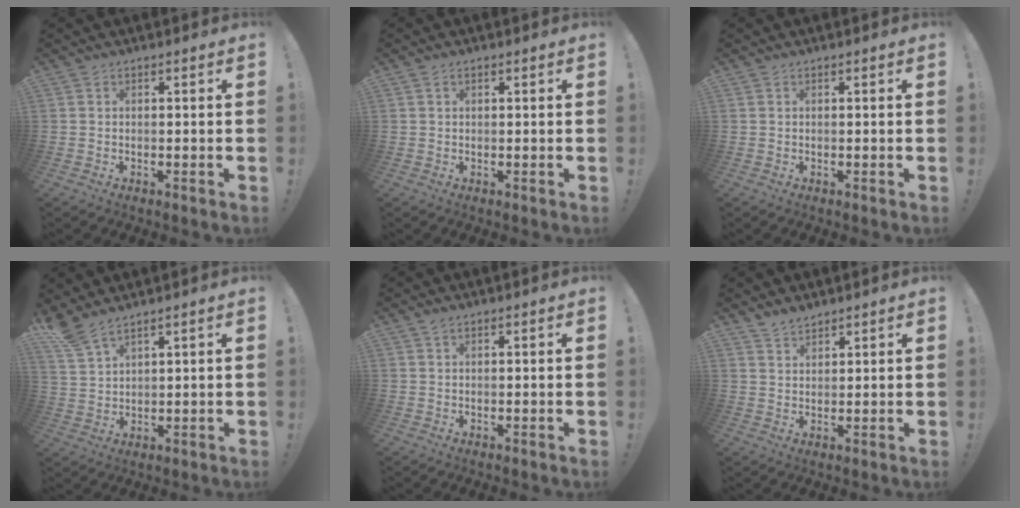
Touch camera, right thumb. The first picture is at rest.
{"total": 0.7, "force": [0.4, 0.4, 0.4], "torque": [-0.011, 0.003, 0.008]}
{"total": 0.0}
{"total": 6.0, "force": [5.1, 1.0, 3.0], "torque": [-0.064, -0.029, 0.095]}
{"total": 1.0, "force": [0.7, 0.4, 0.7], "torque": [-0.007, -0.003, 0.011]}
{"total": 3.5, "force": [3.2, 1.2, 0.7], "torque": [-0.006, -0.025, 0.060]}